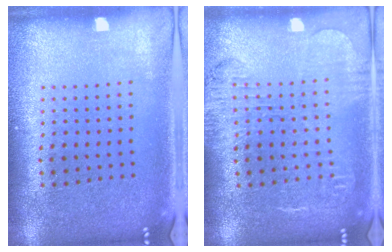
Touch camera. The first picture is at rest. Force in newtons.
{"total": 1.8, "press": 1.7, "slide": 0.7}